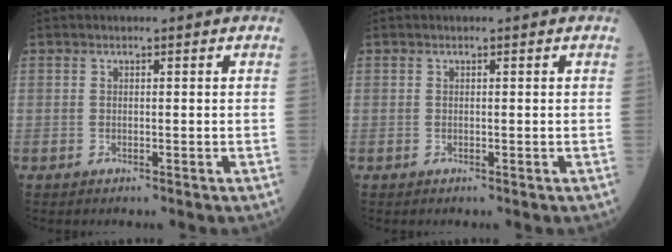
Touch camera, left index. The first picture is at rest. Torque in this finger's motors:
{"motor_torque": [-0.01, 0.02, 0.00, 0.00]}